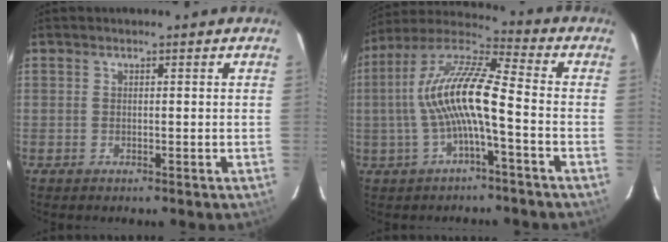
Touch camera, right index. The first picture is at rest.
{"total": 13.1, "force": [-2.1, 2.2, 12.8], "torque": [-0.250, 0.015, -0.040]}